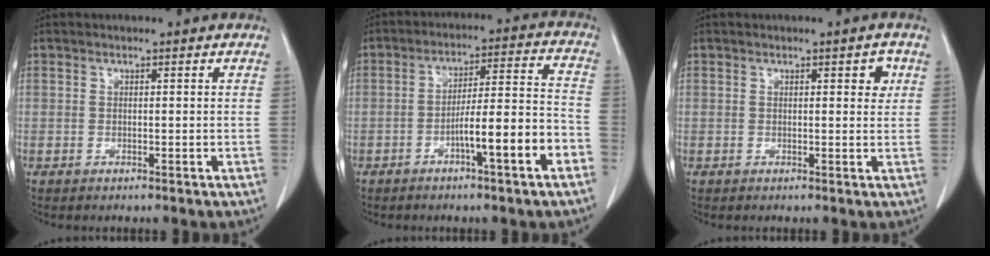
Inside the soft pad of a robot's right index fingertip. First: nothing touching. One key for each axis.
{"total": 10.6, "fx": -4.8, "fy": 0.4, "fz": 9.4, "tx": -0.145, "ty": 0.020, "tz": -0.073}
{"total": 2.1, "fx": 0.8, "fy": 0.8, "fz": 1.7, "tx": -0.016, "ty": 0.000, "tz": 0.009}